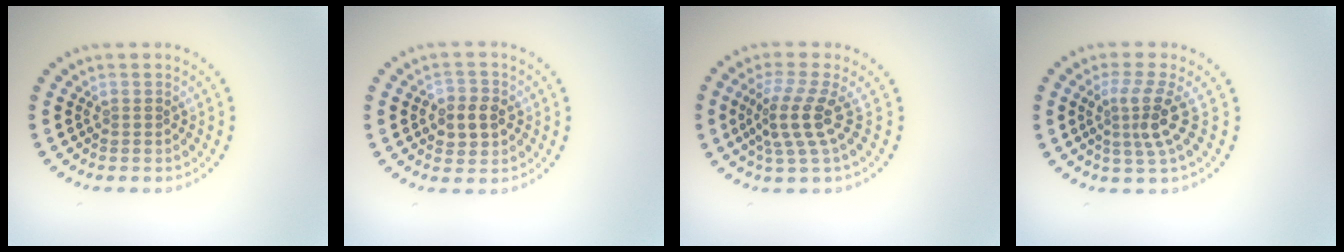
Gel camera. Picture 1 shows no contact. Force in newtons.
{"total": 2.9, "press": 2.8, "slide": 0.3}
{"total": 3.6, "press": 2.6, "slide": 2.4}
{"total": 3.1, "press": 2.2, "slide": 2.3}